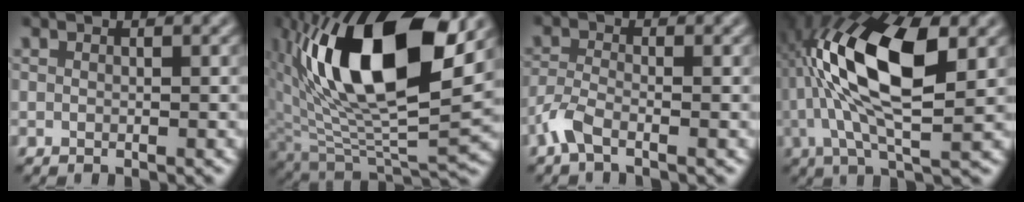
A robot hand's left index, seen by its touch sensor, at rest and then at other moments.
{"total": 15.6, "force": [4.9, 7.0, 13.1], "torque": [-0.236, -0.001, 0.088]}
{"total": 2.4, "force": [-1.7, 0.6, 1.6], "torque": [-0.044, 0.000, -0.045]}
{"total": 11.2, "force": [1.4, 4.1, 10.3], "torque": [-0.191, 0.018, 0.020]}